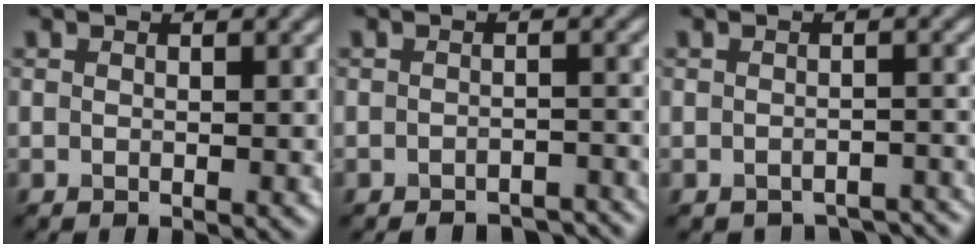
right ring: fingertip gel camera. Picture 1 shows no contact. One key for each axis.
{"total": 4.2, "fx": -4.1, "fy": -0.6, "fz": -0.1, "tx": -0.028, "ty": -0.006, "tz": -0.024}
{"total": 4.1, "fx": -4.0, "fy": -0.6, "fz": -0.3, "tx": -0.029, "ty": -0.008, "tz": -0.023}